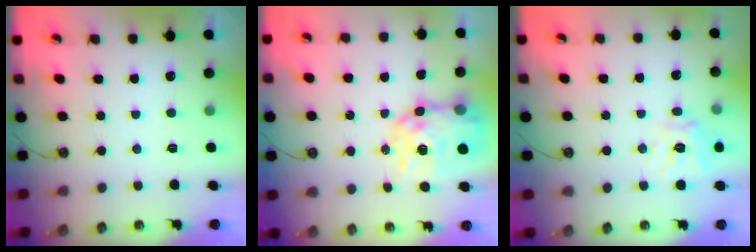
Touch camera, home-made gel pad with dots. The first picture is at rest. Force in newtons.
{"total": 14.5, "press": 14.4, "slide": 1.2}
{"total": 12.5, "press": 12.4, "slide": 1.4}